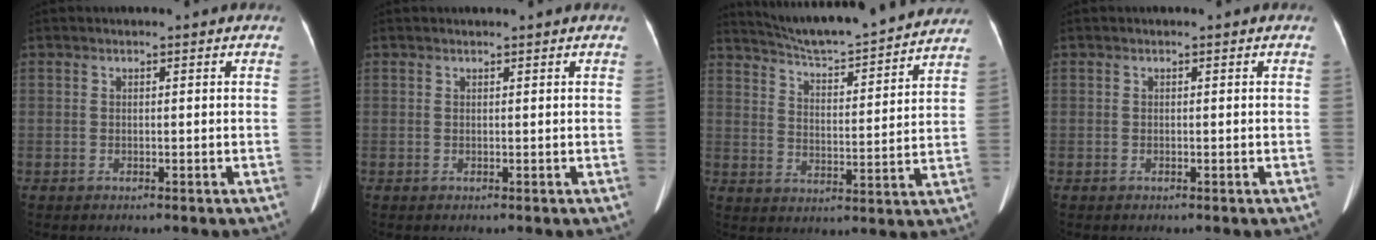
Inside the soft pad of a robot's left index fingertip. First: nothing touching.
{"total": 0.8, "force": [0.8, 0.0, 0.3], "torque": [-0.006, 0.011, 0.015]}
{"total": 20.7, "force": [19.1, 1.5, 7.8], "torque": [-0.125, -0.006, 0.265]}
{"total": 0.0}